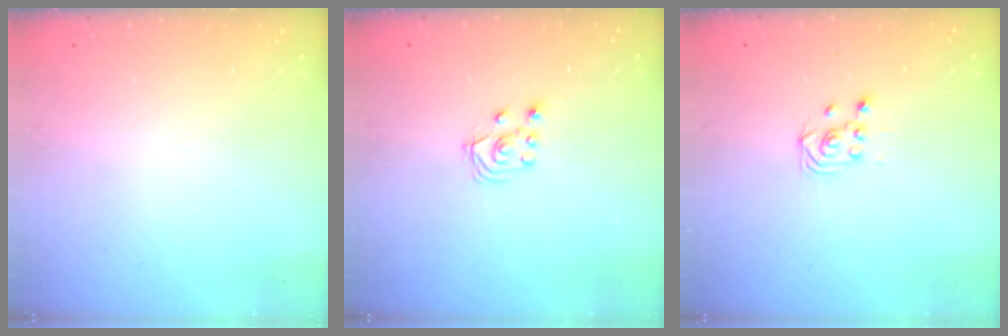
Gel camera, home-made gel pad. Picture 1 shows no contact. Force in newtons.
{"total": 2.8, "press": 2.7, "slide": 0.7}
{"total": 2.5, "press": 2.2, "slide": 1.2}